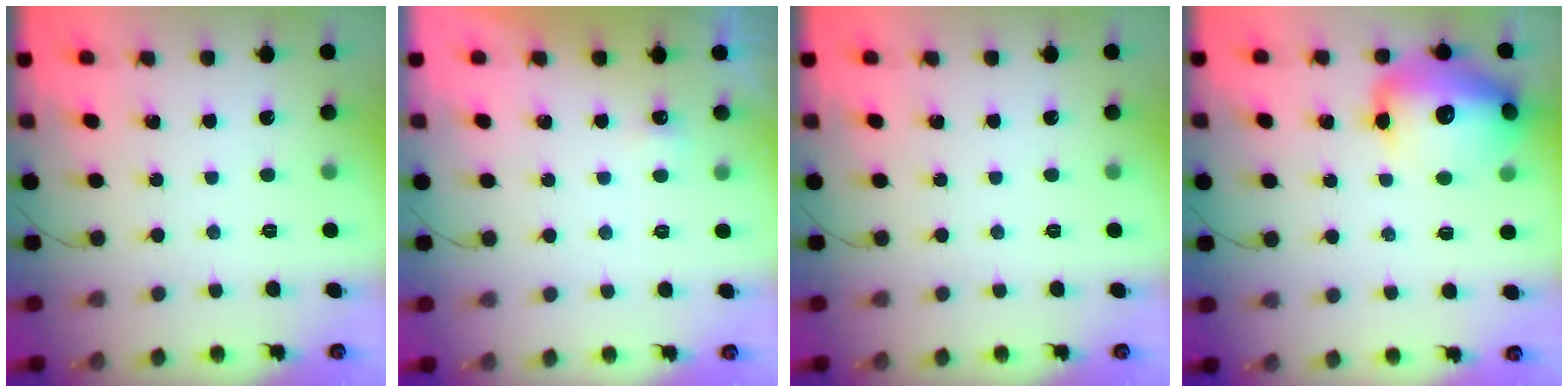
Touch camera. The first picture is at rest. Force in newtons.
{"total": 2.3, "press": 2.2, "slide": 0.7}
{"total": 0.0}
{"total": 17.4, "press": 17.1, "slide": 3.3}